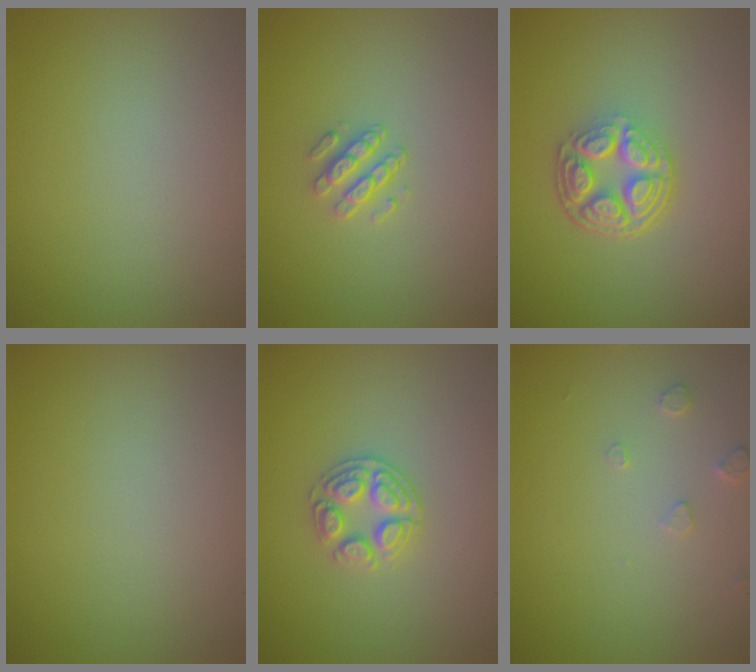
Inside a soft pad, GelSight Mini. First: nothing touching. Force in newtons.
{"total": 1.8, "press": 1.3, "slide": 1.2}
{"total": 5.2, "press": 3.8, "slide": 3.6}
{"total": 0.0}
{"total": 2.7, "press": 2.6, "slide": 0.7}
{"total": 1.2, "press": 1.2, "slide": 0.2}